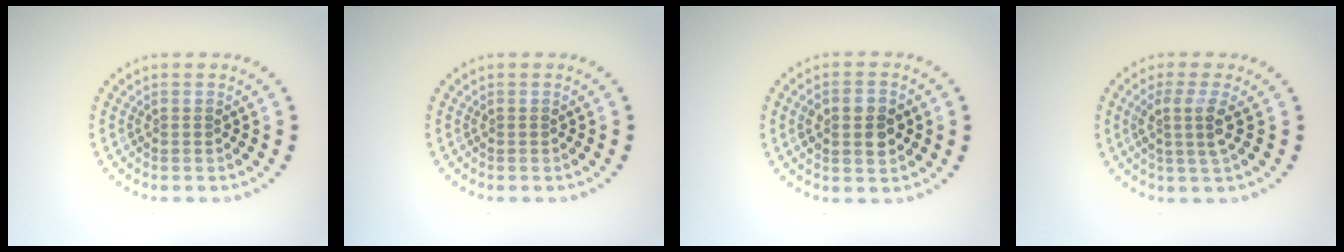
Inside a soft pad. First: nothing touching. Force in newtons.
{"total": 0.0}
{"total": 3.8, "press": 3.7, "slide": 0.3}
{"total": 2.7, "press": 2.0, "slide": 1.9}